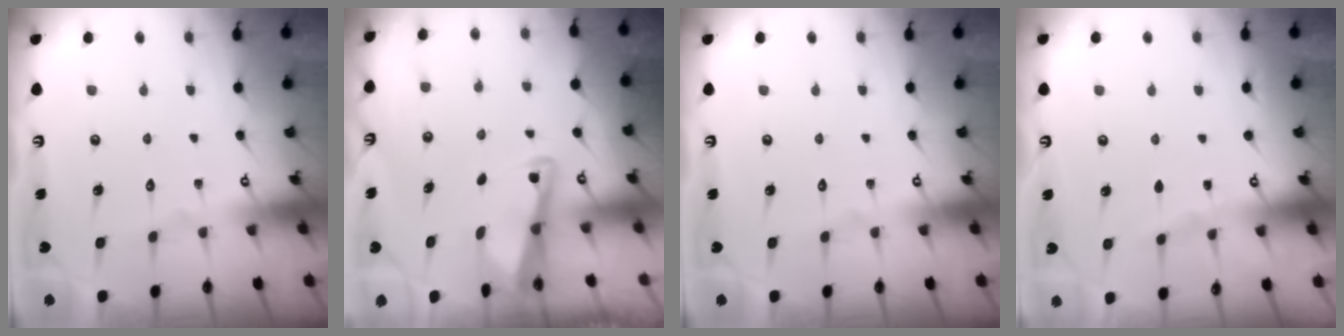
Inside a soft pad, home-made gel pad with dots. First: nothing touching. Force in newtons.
{"total": 2.8, "press": 2.8, "slide": 0.4}
{"total": 0.0}
{"total": 1.9, "press": 1.9, "slide": 0.4}